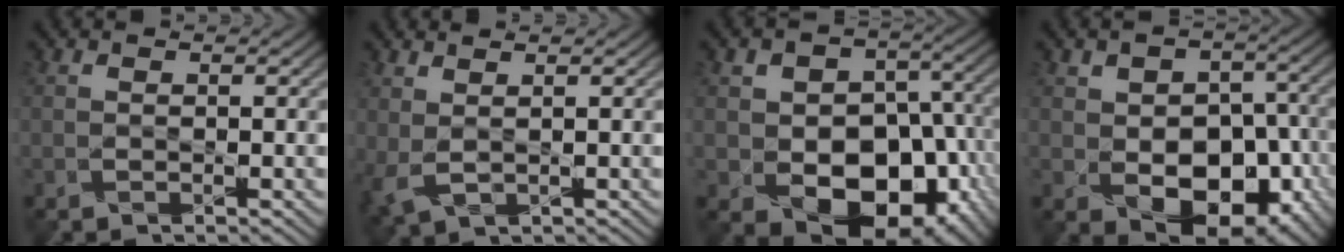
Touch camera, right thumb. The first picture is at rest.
{"total": 2.9, "force": [1.2, 1.2, 2.3], "torque": [-0.070, 0.001, 0.029]}
{"total": 15.5, "force": [-3.7, 11.2, 10.0], "torque": [-0.132, -0.025, -0.050]}
{"total": 12.3, "force": [-2.9, 8.2, 8.7], "torque": [-0.119, -0.018, -0.033]}